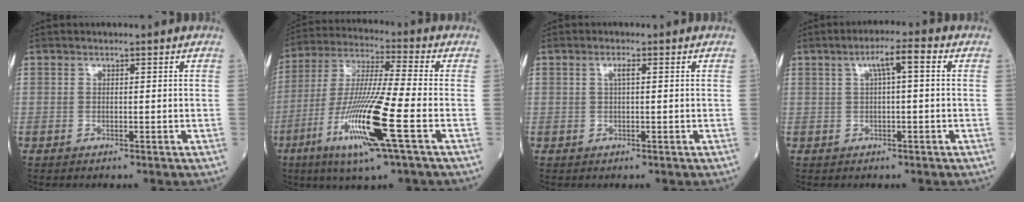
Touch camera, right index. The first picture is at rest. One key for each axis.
{"total": 16.3, "fx": -6.2, "fy": -0.2, "fz": 15.0, "tx": -0.308, "ty": -0.021, "tz": -0.118}
{"total": 1.3, "fx": 0.4, "fy": 0.2, "fz": 1.3, "tx": -0.024, "ty": 0.003, "tz": 0.005}
{"total": 4.4, "fx": 1.2, "fy": 0.5, "fz": 4.2, "tx": -0.074, "ty": 0.018, "tz": 0.019}